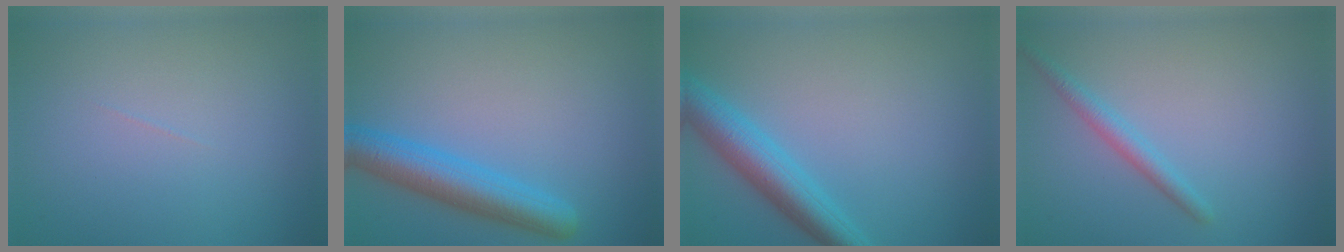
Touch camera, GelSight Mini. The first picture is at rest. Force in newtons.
{"total": 5.0, "press": 5.0, "slide": 0.3}
{"total": 4.7, "press": 4.7, "slide": 0.1}
{"total": 1.8, "press": 1.8, "slide": 0.0}